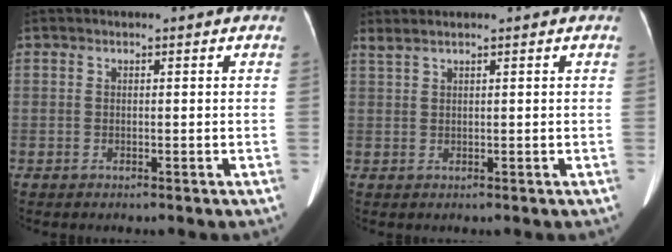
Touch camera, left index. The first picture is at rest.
{"total": 1.5, "force": [1.2, -0.1, 0.8], "torque": [-0.024, 0.017, 0.031]}